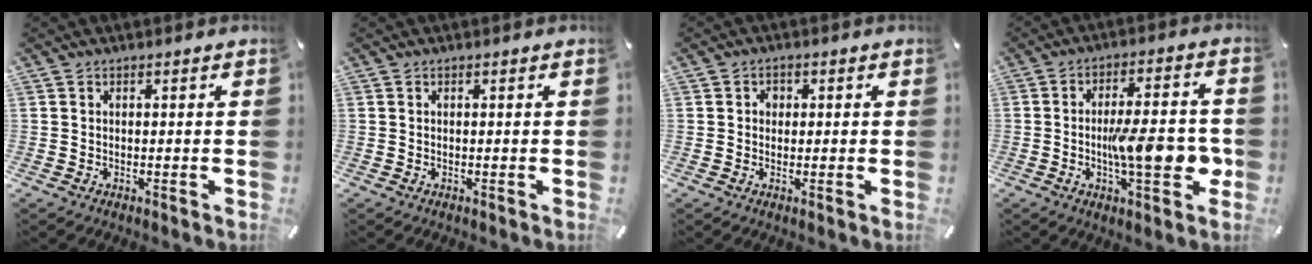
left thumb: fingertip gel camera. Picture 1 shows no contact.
{"total": 0.0}
{"total": 1.7, "force": [-0.1, 1.7, 0.4], "torque": [-0.002, 0.006, -0.007]}
{"total": 13.6, "force": [-2.1, 4.1, 12.8], "torque": [-0.177, -0.003, -0.034]}